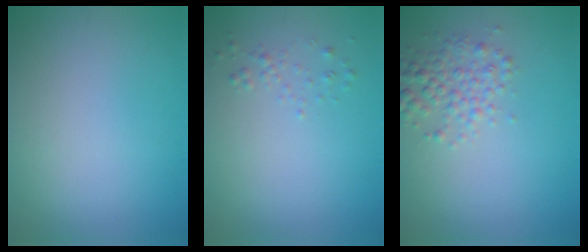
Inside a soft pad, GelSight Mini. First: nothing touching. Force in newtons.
{"total": 0.7, "press": 0.7, "slide": 0.1}
{"total": 2.7, "press": 2.7, "slide": 0.0}